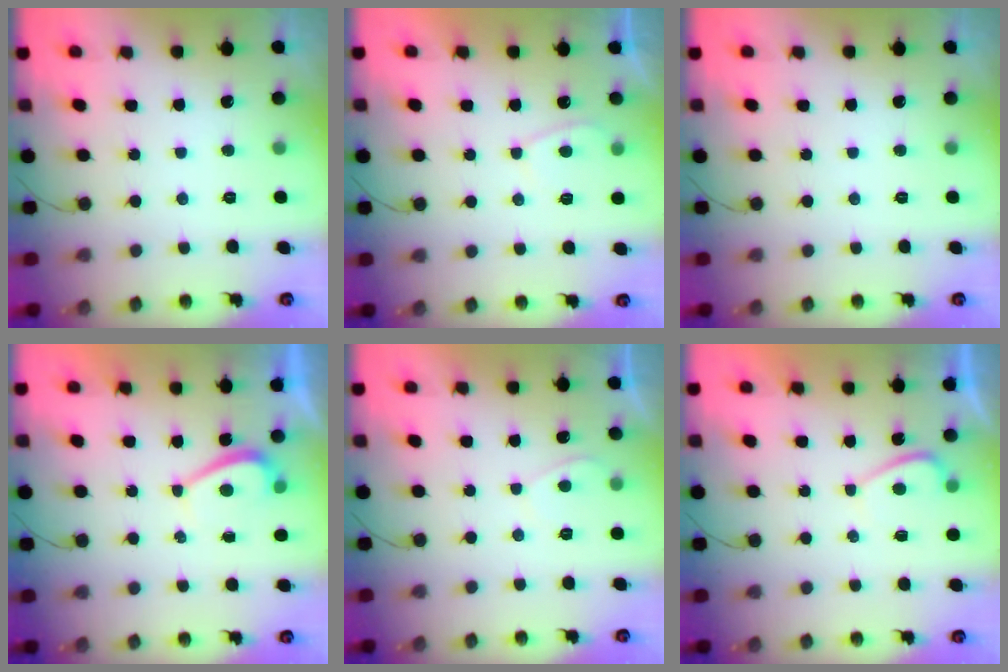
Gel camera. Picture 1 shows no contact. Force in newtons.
{"total": 2.2, "press": 2.2, "slide": 0.5}
{"total": 0.0}
{"total": 1.8, "press": 1.7, "slide": 0.6}
{"total": 1.1, "press": 1.0, "slide": 0.5}
{"total": 2.3, "press": 2.2, "slide": 0.8}